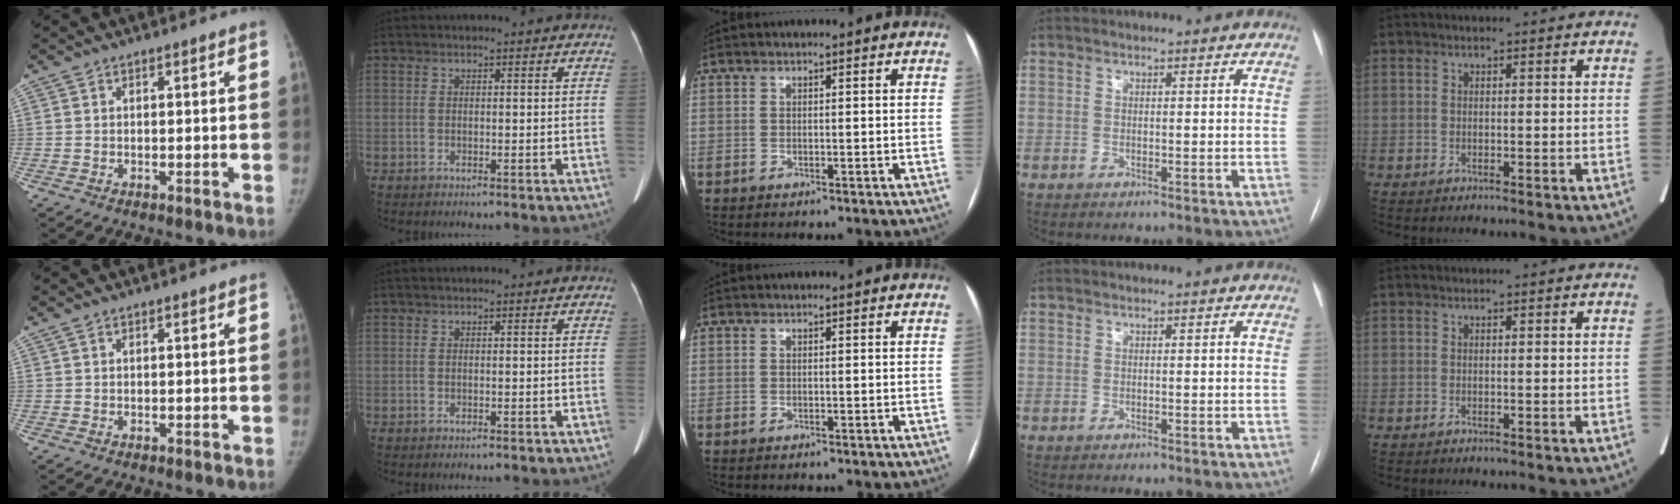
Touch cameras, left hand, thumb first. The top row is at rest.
{}